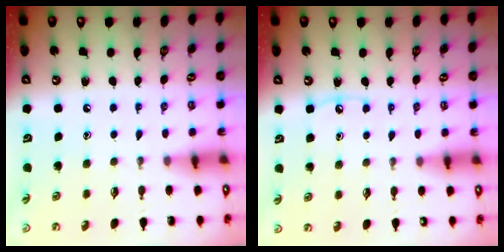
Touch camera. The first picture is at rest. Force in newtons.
{"total": 3.6, "press": 3.6, "slide": 0.5}